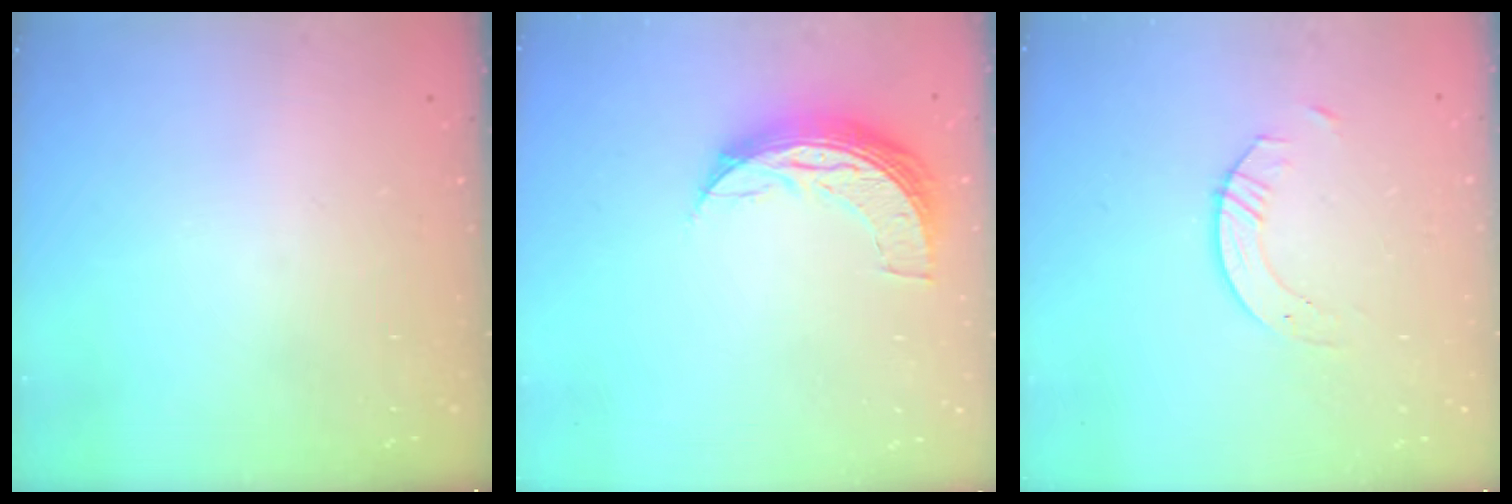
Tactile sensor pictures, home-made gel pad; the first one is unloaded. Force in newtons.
{"total": 9.9, "press": 9.8, "slide": 0.6}
{"total": 4.0, "press": 3.9, "slide": 0.4}